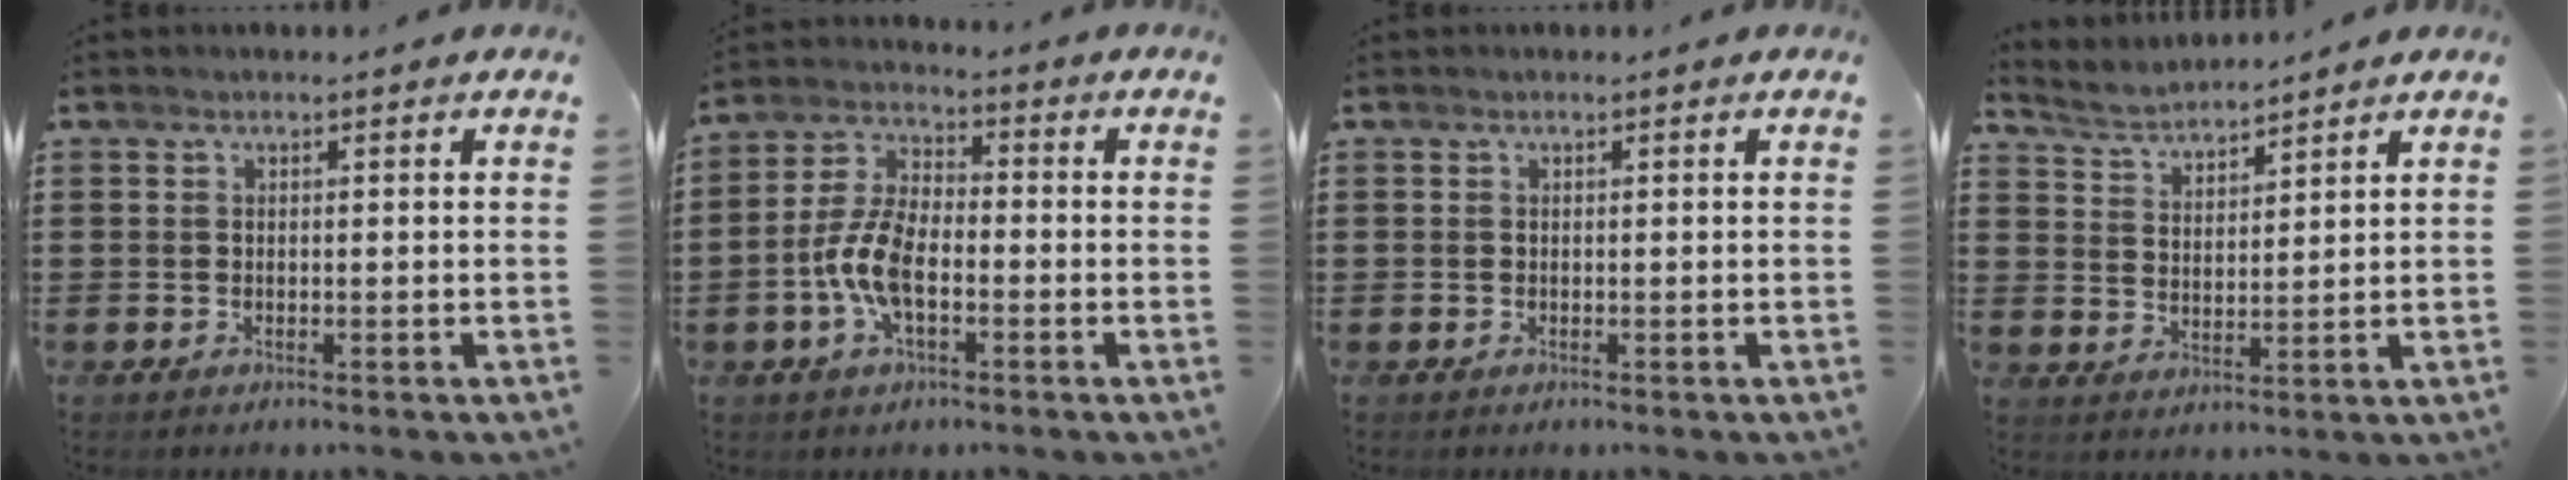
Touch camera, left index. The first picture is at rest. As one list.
[{"total": 7.9, "force": [-2.3, 3.8, 6.6], "torque": [-0.159, -0.004, -0.052]}, {"total": 0.0}, {"total": 3.4, "force": [3.3, 0.2, 0.1], "torque": [-0.016, -0.017, 0.058]}]